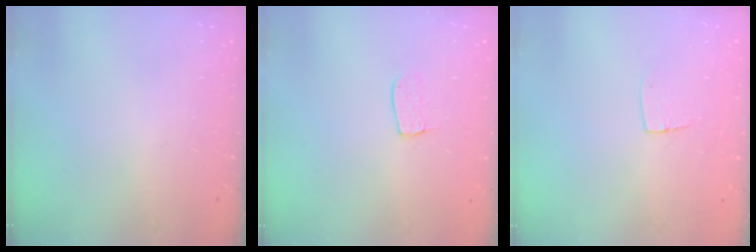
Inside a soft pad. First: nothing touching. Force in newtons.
{"total": 4.2, "press": 4.2, "slide": 0.2}
{"total": 5.3, "press": 5.3, "slide": 0.4}